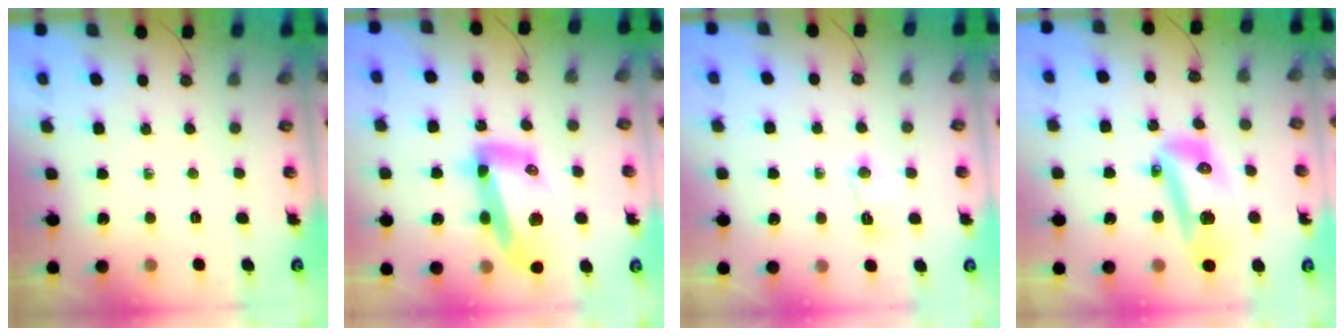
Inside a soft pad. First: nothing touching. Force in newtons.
{"total": 18.8, "press": 18.7, "slide": 1.8}
{"total": 3.9, "press": 3.8, "slide": 0.7}
{"total": 15.7, "press": 15.5, "slide": 2.2}